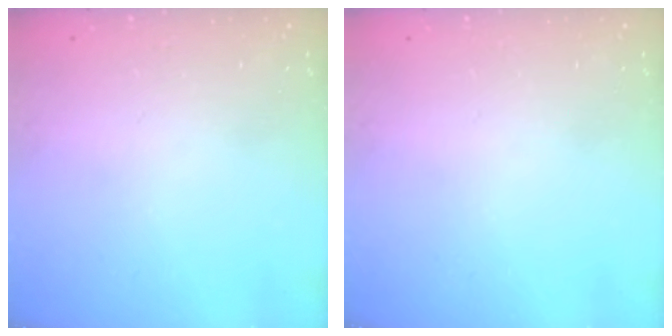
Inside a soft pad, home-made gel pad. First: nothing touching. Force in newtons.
{"total": 0.0}